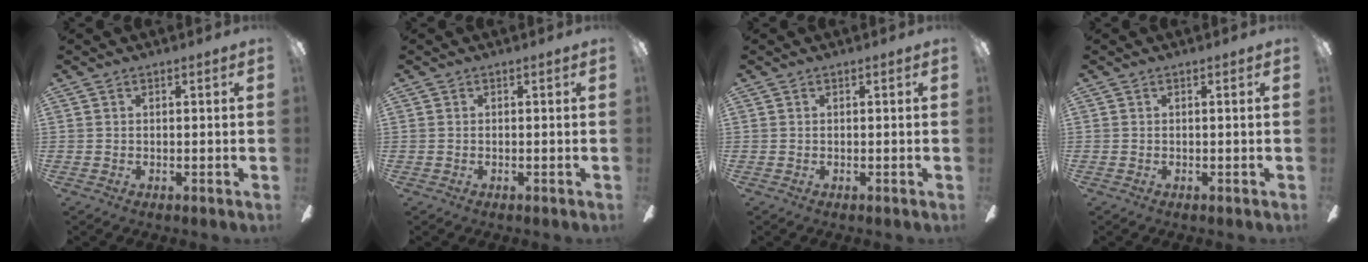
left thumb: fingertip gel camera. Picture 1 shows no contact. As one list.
[{"total": 0.0}, {"total": 0.0}, {"total": 0.7, "force": [-0.1, -0.1, 0.7], "torque": [-0.010, 0.000, -0.002]}]